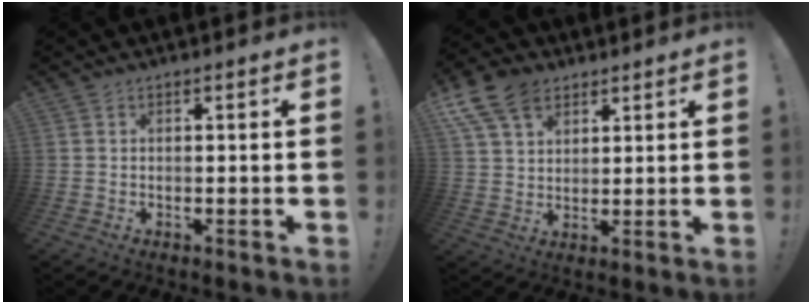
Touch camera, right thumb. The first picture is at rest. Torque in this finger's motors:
{"motor_torque": [0.02, 0.48, 0.23, 0.42, 0.07]}